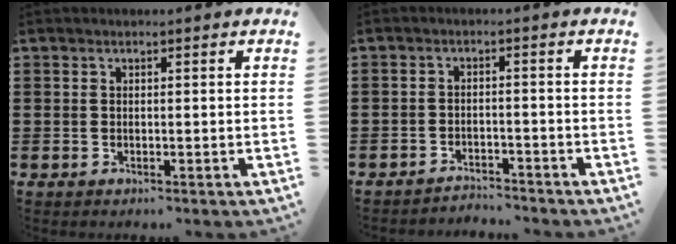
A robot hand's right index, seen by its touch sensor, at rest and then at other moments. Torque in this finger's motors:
{"motor_torque": [-0.42, 0.43, -0.33, -0.21]}